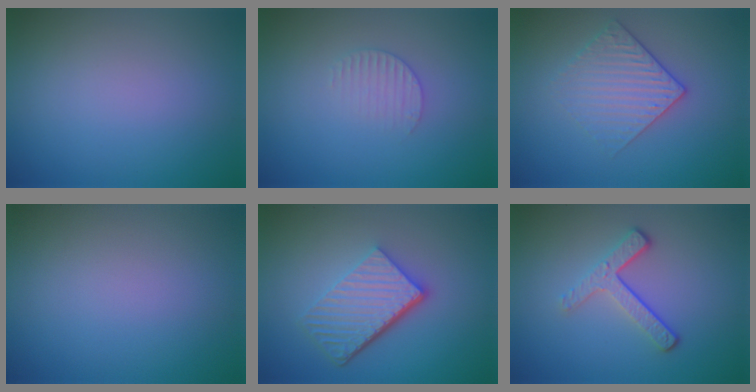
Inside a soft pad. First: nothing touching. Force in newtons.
{"total": 1.5, "press": 1.5, "slide": 0.4}
{"total": 2.9, "press": 2.6, "slide": 1.4}
{"total": 0.0}
{"total": 5.7, "press": 4.0, "slide": 4.1}
{"total": 3.4, "press": 2.3, "slide": 2.5}